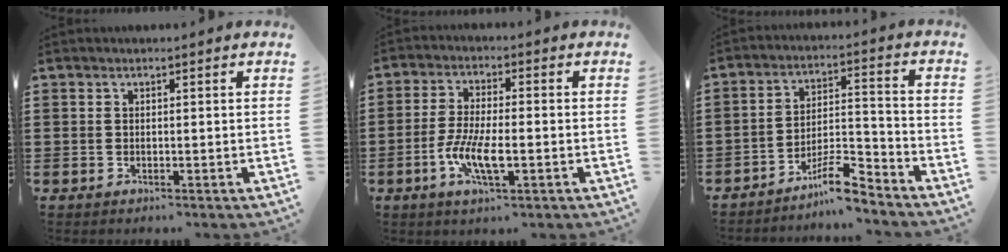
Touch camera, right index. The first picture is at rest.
{"total": 7.0, "force": [-2.4, 2.0, 6.3], "torque": [-0.137, -0.013, -0.048]}
{"total": 8.1, "force": [-6.6, 1.4, 4.4], "torque": [-0.072, 0.015, -0.122]}